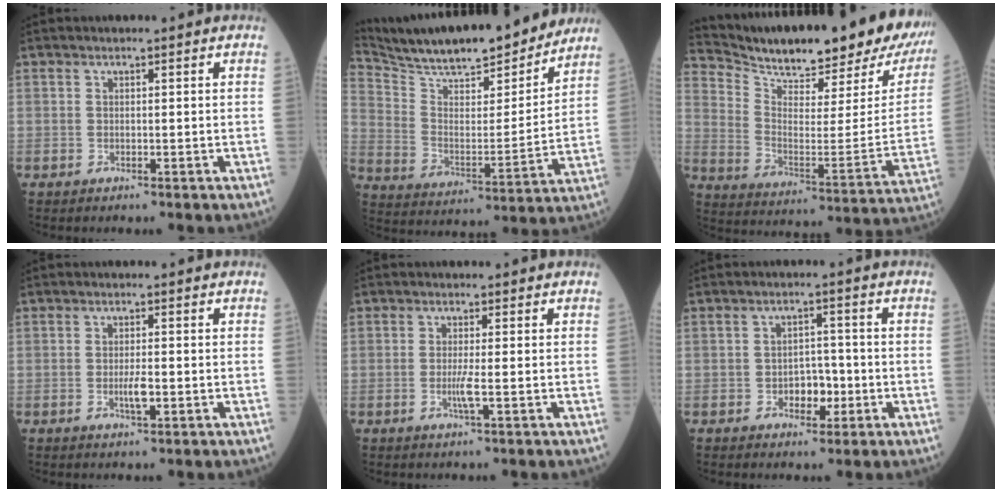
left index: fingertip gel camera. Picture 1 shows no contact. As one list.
[{"total": 22.5, "force": [20.2, 3.2, 9.5], "torque": [-0.169, -0.007, 0.311]}, {"total": 27.5, "force": [24.2, 5.0, 12.1], "torque": [-0.211, -0.071, 0.330]}, {"total": 2.2, "force": [-0.5, 0.3, 2.1], "torque": [-0.044, -0.003, -0.006]}, {"total": 2.1, "force": [-0.4, -0.4, 2.0], "torque": [-0.044, -0.004, -0.009]}, {"total": 3.7, "force": [-1.2, 2.2, 2.6], "torque": [-0.035, 0.005, -0.018]}]